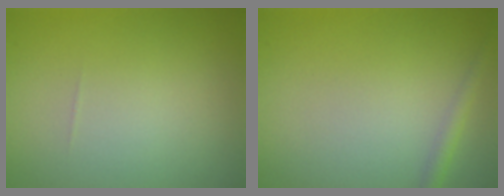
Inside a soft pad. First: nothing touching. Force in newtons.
{"total": 1.4, "press": 1.4, "slide": 0.1}